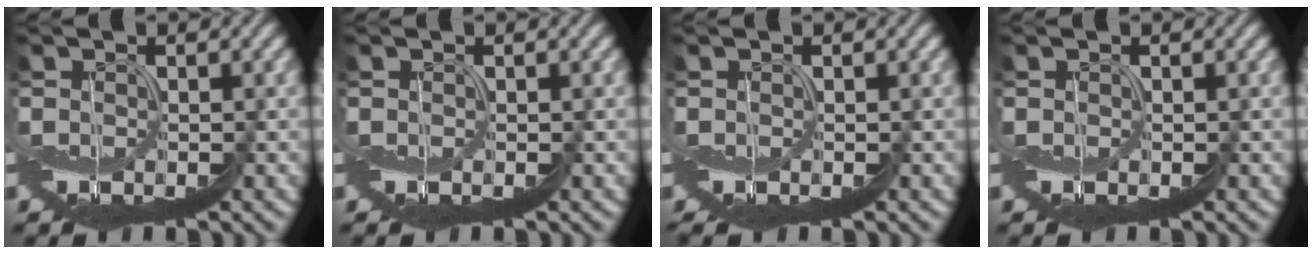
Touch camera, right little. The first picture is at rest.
{"total": 0.0}
{"total": 1.2, "force": [-0.7, 0.5, 0.8], "torque": [-0.014, -0.005, -0.008]}
{"total": 0.0}